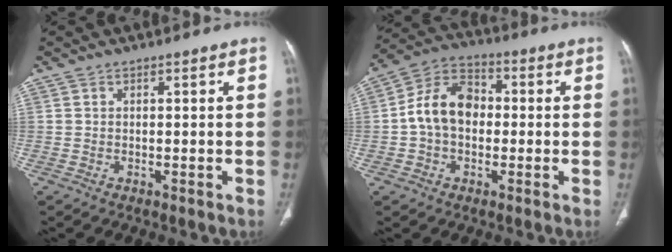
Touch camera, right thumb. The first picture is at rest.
{"total": 11.1, "force": [-0.3, 8.1, 7.6], "torque": [-0.123, 0.032, -0.018]}